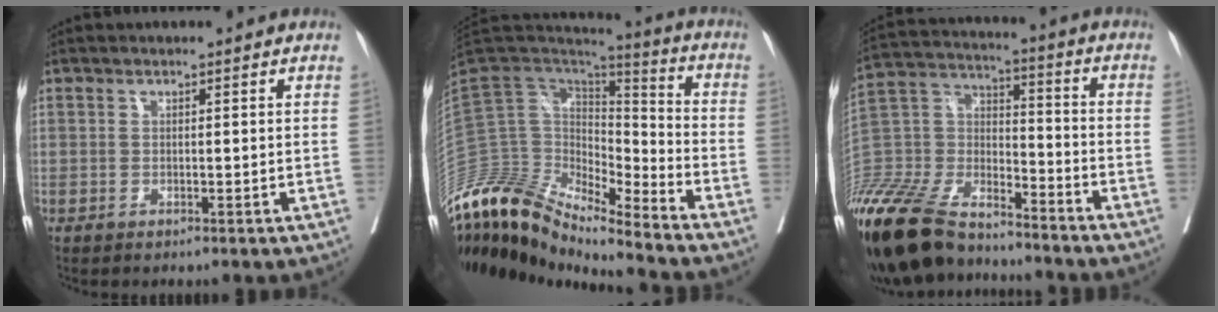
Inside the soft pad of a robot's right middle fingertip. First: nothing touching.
{"total": 22.1, "force": [-19.5, 4.2, 9.4], "torque": [-0.203, 0.035, -0.349]}
{"total": 24.7, "force": [-20.6, 7.6, 11.2], "torque": [-0.302, -0.033, -0.378]}